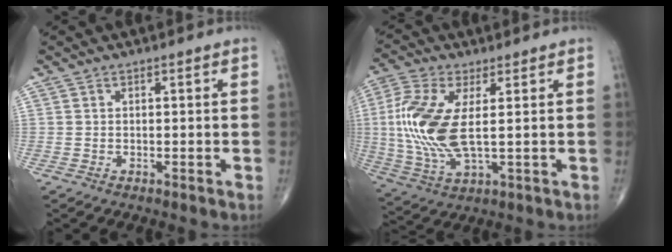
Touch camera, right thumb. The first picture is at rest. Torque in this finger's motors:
{"motor_torque": [-0.65, 1.48, 0.19, 0.06, 0.31]}